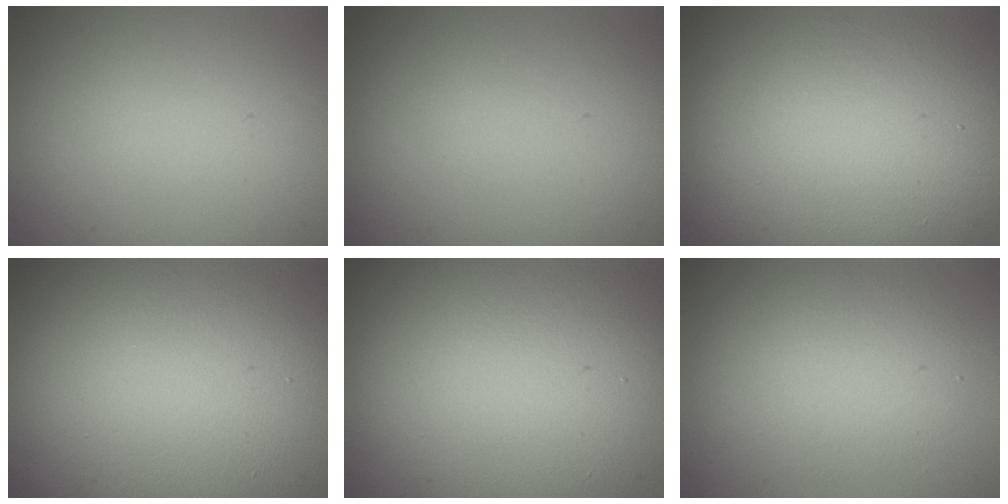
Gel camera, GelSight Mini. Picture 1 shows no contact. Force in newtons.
{"total": 0.0}
{"total": 17.9, "press": 17.9, "slide": 1.1}
{"total": 19.8, "press": 19.7, "slide": 1.4}
{"total": 14.7, "press": 14.6, "slide": 1.5}
{"total": 3.8, "press": 3.8, "slide": 0.2}